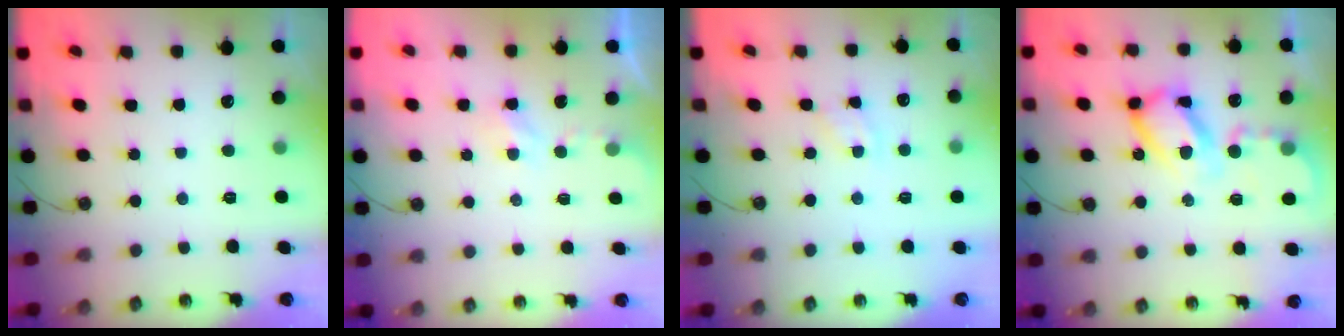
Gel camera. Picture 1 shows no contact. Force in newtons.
{"total": 2.2, "press": 2.1, "slide": 0.4}
{"total": 4.2, "press": 4.1, "slide": 0.6}
{"total": 13.9, "press": 13.8, "slide": 1.3}